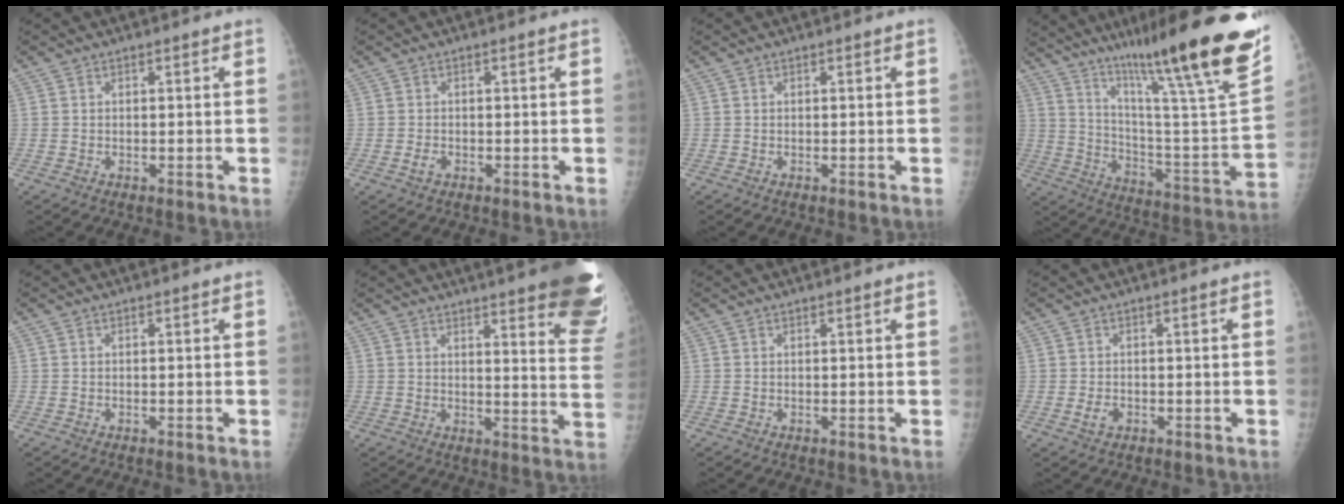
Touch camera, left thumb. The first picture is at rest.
{"total": 1.3, "force": [-0.6, 0.8, 0.8], "torque": [-0.018, 0.002, -0.011]}
{"total": 0.0}
{"total": 32.1, "force": [22.0, 3.0, 23.1], "torque": [-0.310, -0.107, 0.331]}
{"total": 0.0}
{"total": 22.2, "force": [16.1, 3.9, 14.7], "torque": [-0.143, -0.092, 0.181]}
{"total": 0.6, "force": [0.5, 0.0, 0.3], "torque": [-0.005, 0.002, 0.007]}
{"total": 1.9, "force": [-0.6, 1.3, 1.2], "torque": [-0.022, 0.001, -0.010]}